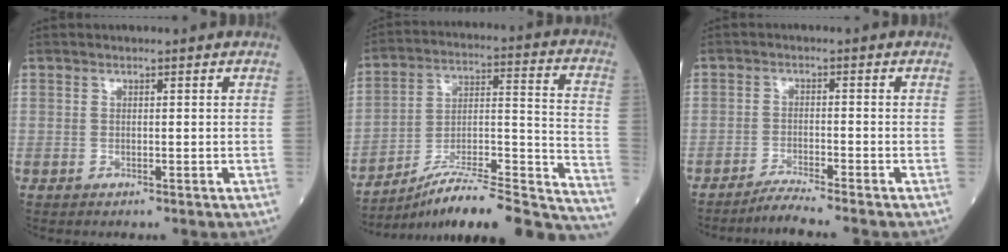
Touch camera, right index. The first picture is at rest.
{"total": 26.4, "force": [-23.0, 2.2, 12.7], "torque": [-0.117, 0.012, -0.344]}
{"total": 3.9, "force": [-3.5, -1.4, 1.0], "torque": [-0.023, -0.016, -0.065]}